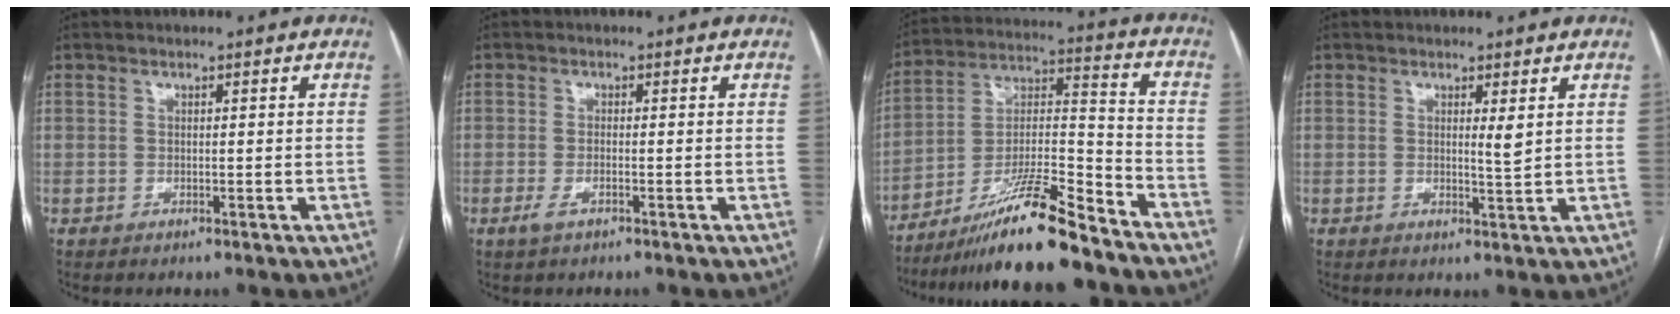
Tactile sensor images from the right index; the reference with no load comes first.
{"total": 1.8, "force": [-1.0, 0.4, 1.4], "torque": [-0.031, -0.002, -0.020]}
{"total": 16.4, "force": [-13.2, 0.8, 9.7], "torque": [-0.179, -0.003, -0.229]}
{"total": 1.8, "force": [0.6, 0.0, 1.7], "torque": [-0.030, -0.005, 0.012]}